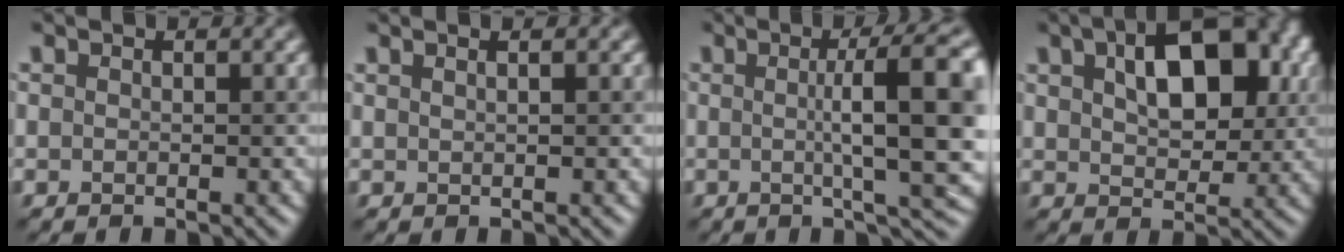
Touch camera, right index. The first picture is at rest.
{"total": 3.0, "force": [1.6, 1.6, 2.0], "torque": [-0.005, 0.019, -0.006]}
{"total": 11.2, "force": [1.1, 2.4, 10.9], "torque": [-0.121, 0.015, 0.012]}
{"total": 8.8, "force": [3.1, 4.7, 6.7], "torque": [-0.100, 0.018, 0.043]}